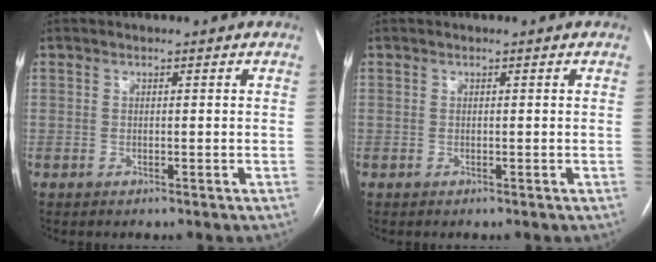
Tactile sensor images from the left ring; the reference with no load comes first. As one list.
[{"total": 0.0}]